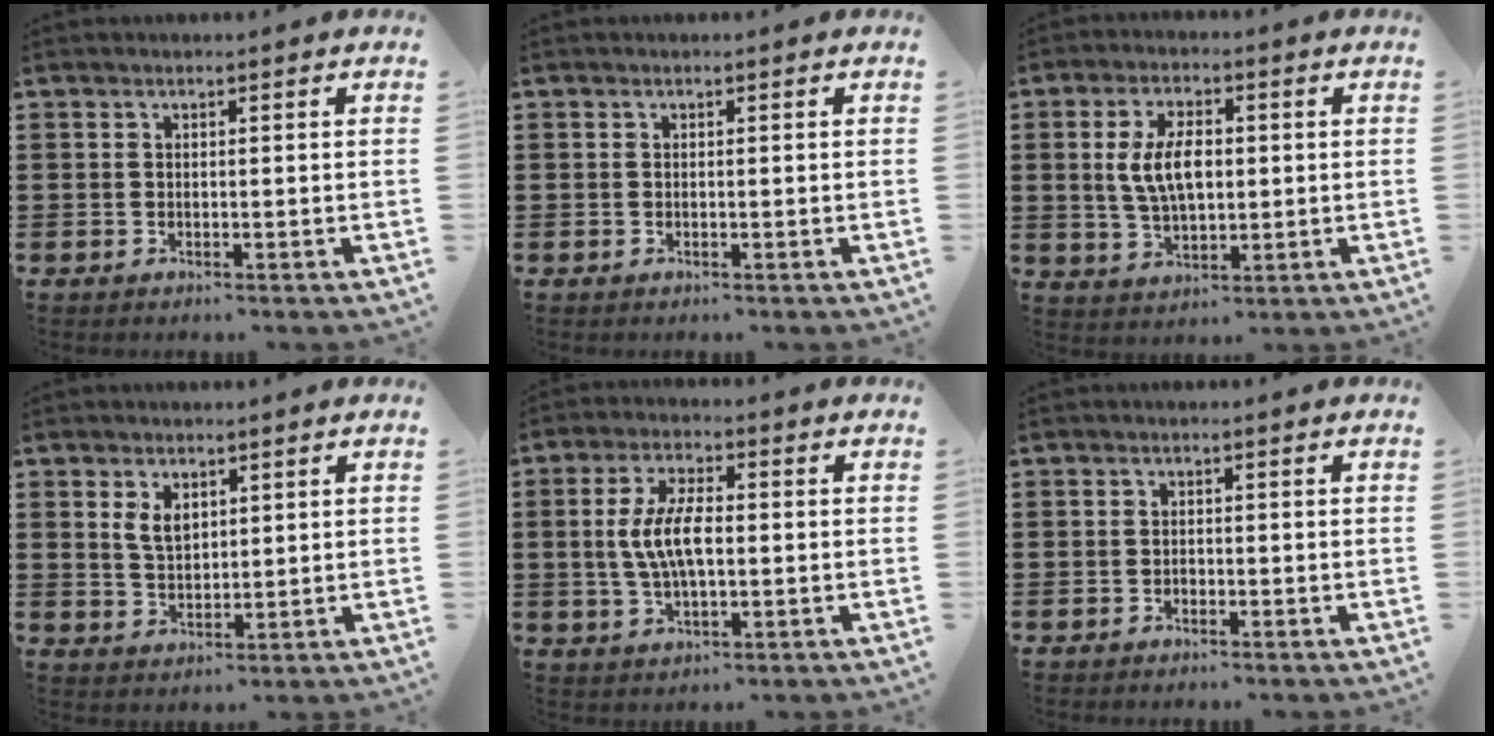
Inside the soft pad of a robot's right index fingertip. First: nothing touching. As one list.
[{"total": 0.0}, {"total": 7.4, "force": [0.6, 3.8, 6.3], "torque": [-0.131, 0.005, 0.004]}, {"total": 3.6, "force": [1.7, 2.2, 2.3], "torque": [-0.044, 0.004, 0.028]}, {"total": 7.6, "force": [0.0, 3.1, 6.9], "torque": [-0.156, 0.000, -0.009]}, {"total": 0.7, "force": [-0.5, 0.4, 0.3], "torque": [-0.009, -0.001, -0.009]}]